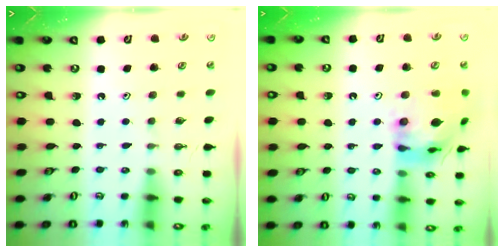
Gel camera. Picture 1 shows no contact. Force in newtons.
{"total": 15.5, "press": 15.4, "slide": 2.1}